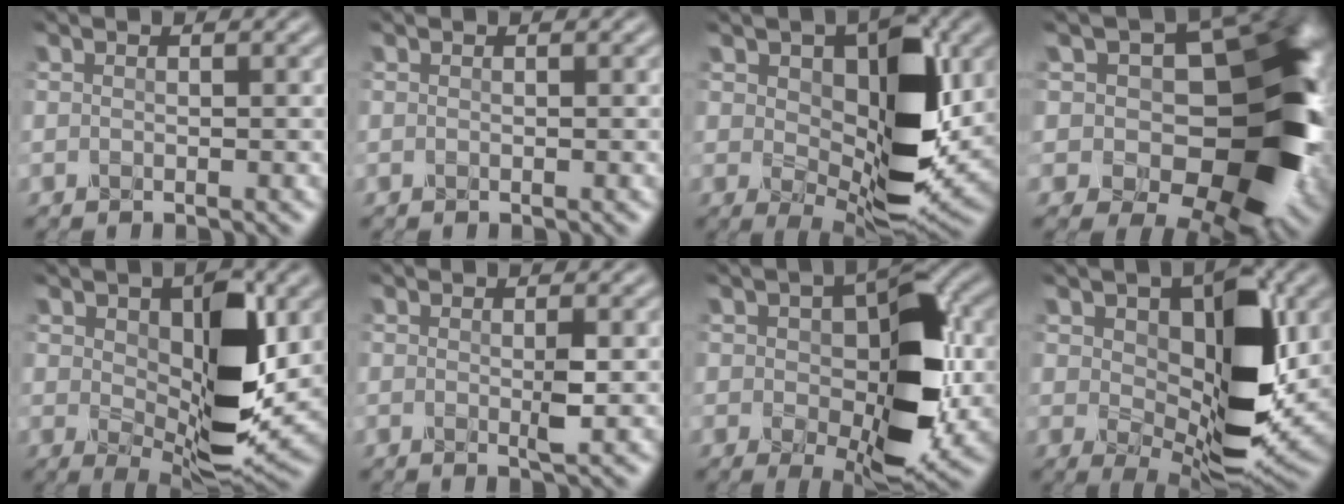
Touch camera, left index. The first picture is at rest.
{"total": 0.0}
{"total": 10.5, "force": [1.5, 5.8, 8.6], "torque": [-0.135, -0.014, 0.027]}
{"total": 16.8, "force": [0.7, 11.0, 12.7], "torque": [-0.122, 0.003, 0.021]}
{"total": 9.2, "force": [1.1, 4.4, 8.0], "torque": [-0.131, -0.012, 0.023]}
{"total": 1.5, "force": [0.1, 0.1, 1.5], "torque": [-0.026, -0.002, -0.002]}
{"total": 10.1, "force": [-0.3, 5.3, 8.6], "torque": [-0.132, -0.003, 0.003]}
{"total": 11.0, "force": [1.5, 5.9, 9.2], "torque": [-0.142, -0.015, 0.028]}